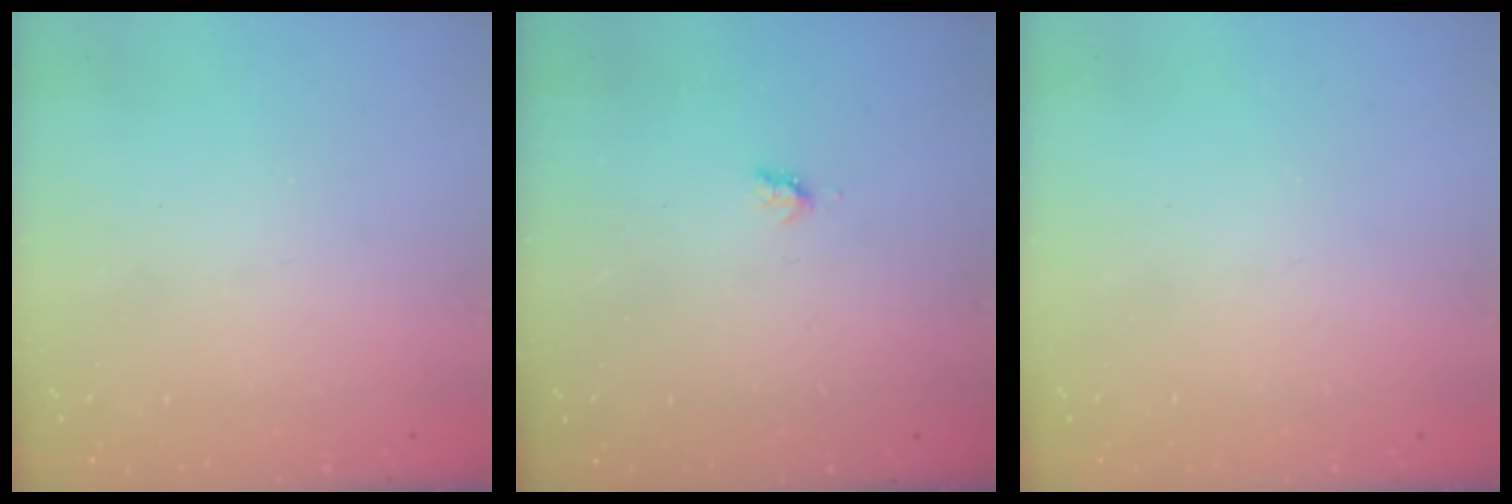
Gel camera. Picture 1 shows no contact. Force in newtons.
{"total": 2.4, "press": 2.4, "slide": 0.4}
{"total": 0.0}